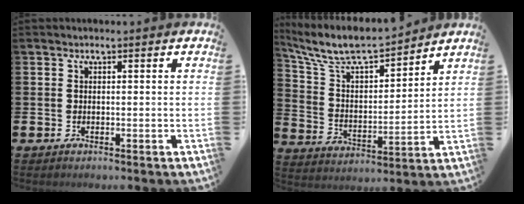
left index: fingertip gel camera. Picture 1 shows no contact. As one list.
[{"total": 9.1, "force": [8.4, 1.7, 3.0], "torque": [-0.100, -0.054, 0.148]}]